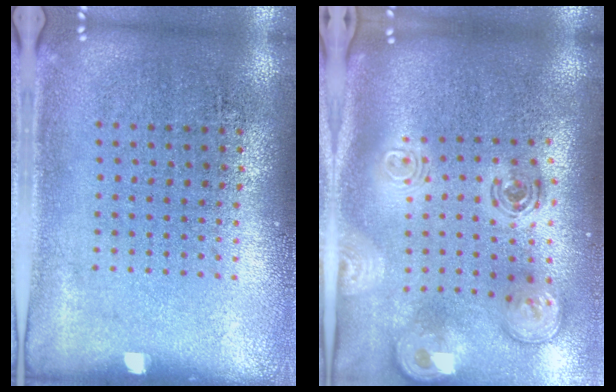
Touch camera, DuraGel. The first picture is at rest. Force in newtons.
{"total": 3.1, "press": 2.1, "slide": 2.2}